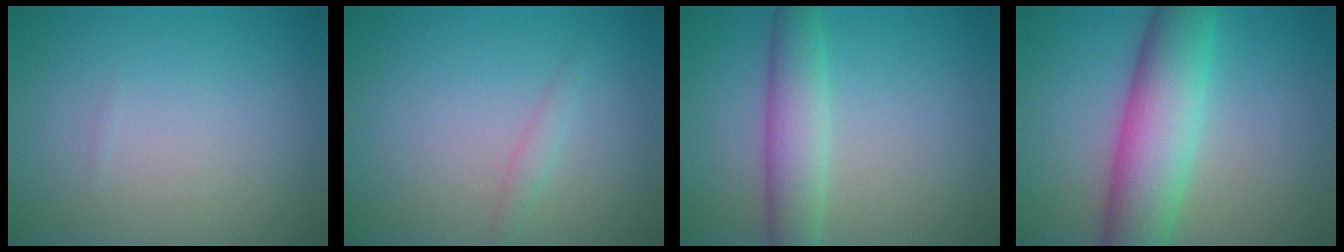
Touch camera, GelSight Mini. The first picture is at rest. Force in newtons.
{"total": 1.0, "press": 1.0, "slide": 0.0}
{"total": 4.3, "press": 4.3, "slide": 0.0}
{"total": 8.3, "press": 8.3, "slide": 0.2}